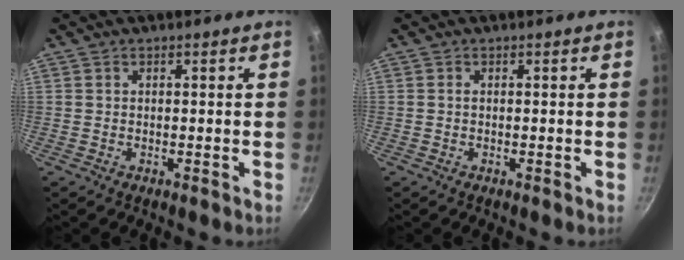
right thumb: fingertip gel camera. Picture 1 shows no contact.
{"total": 0.0}